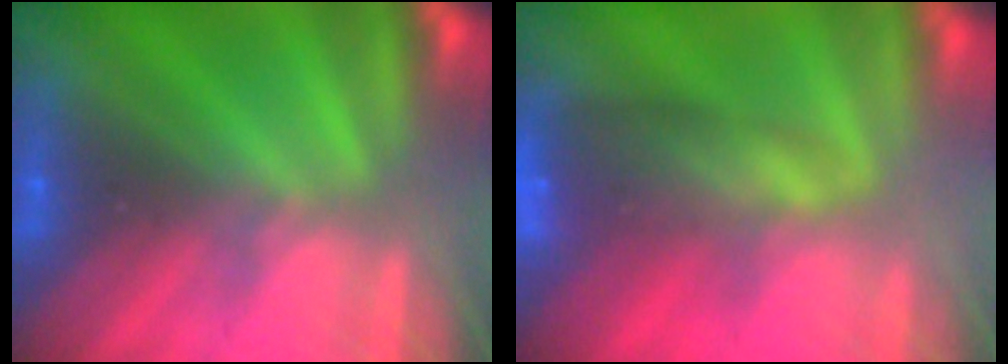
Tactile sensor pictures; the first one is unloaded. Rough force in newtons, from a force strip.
{"total": 7.6}